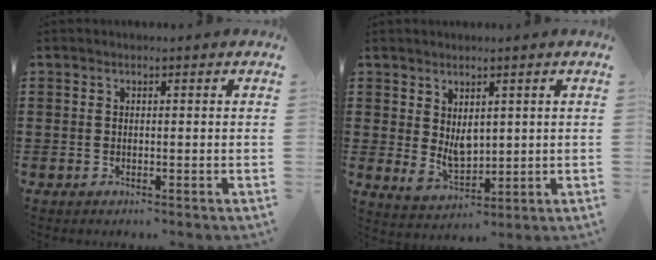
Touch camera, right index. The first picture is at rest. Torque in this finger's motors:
{"motor_torque": [0.49, -0.06, 0.13, 0.05]}